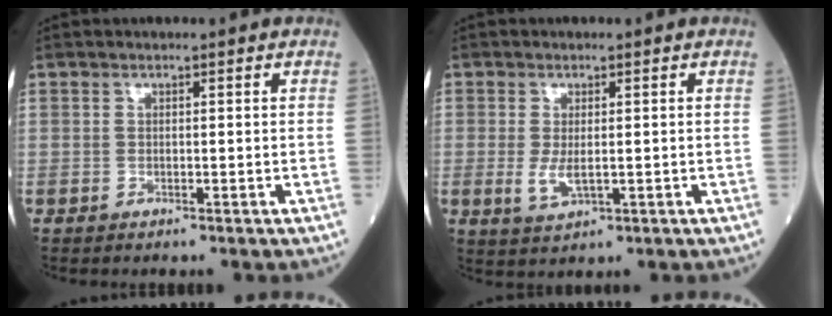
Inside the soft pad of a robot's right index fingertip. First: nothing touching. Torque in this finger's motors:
{"motor_torque": [-0.42, -0.45, -0.23, -0.06]}